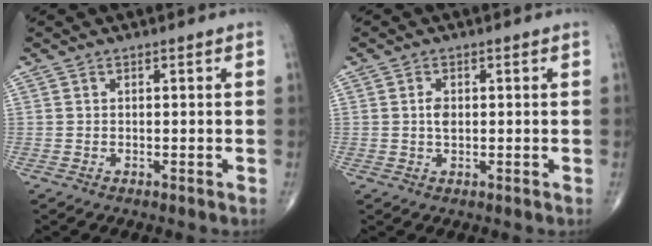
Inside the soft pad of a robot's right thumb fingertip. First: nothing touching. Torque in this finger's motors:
{"motor_torque": [-0.48, 0.51, 0.18, -0.03, 0.06]}